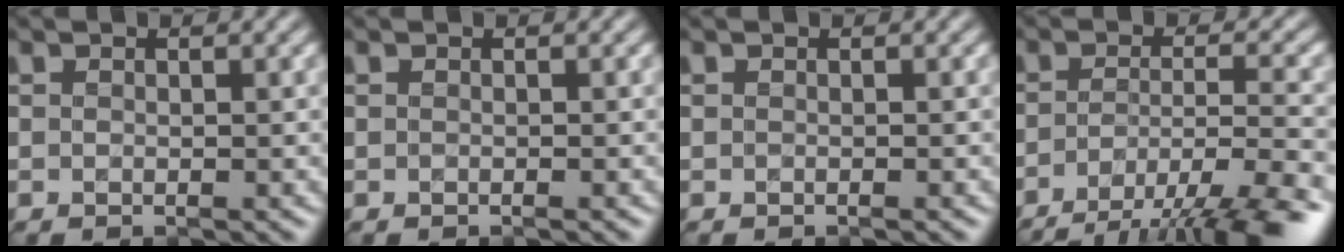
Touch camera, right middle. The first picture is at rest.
{"total": 0.0}
{"total": 0.0}
{"total": 8.4, "force": [-5.6, 1.8, 6.0], "torque": [-0.098, -0.002, -0.091]}